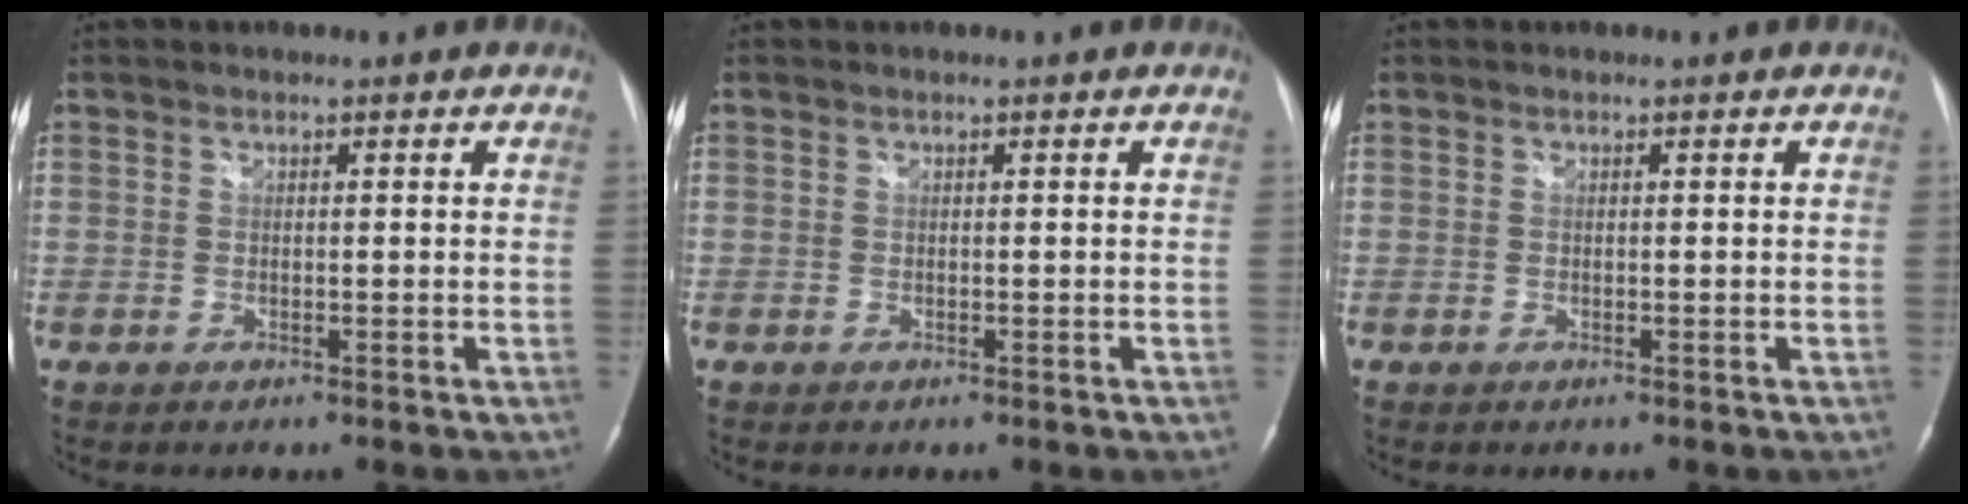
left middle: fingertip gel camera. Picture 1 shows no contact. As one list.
[{"total": 0.0}, {"total": 0.0}]